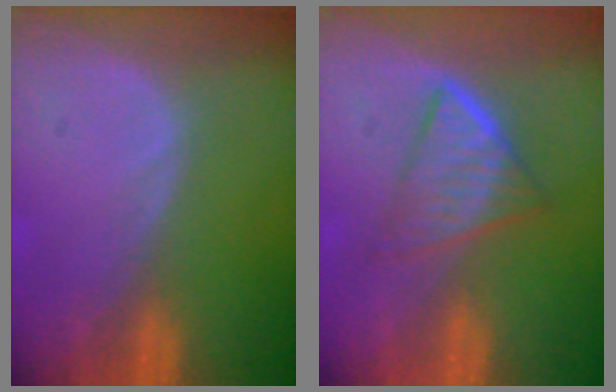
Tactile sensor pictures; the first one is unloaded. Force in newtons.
{"total": 6.3, "press": 5.4, "slide": 3.1}